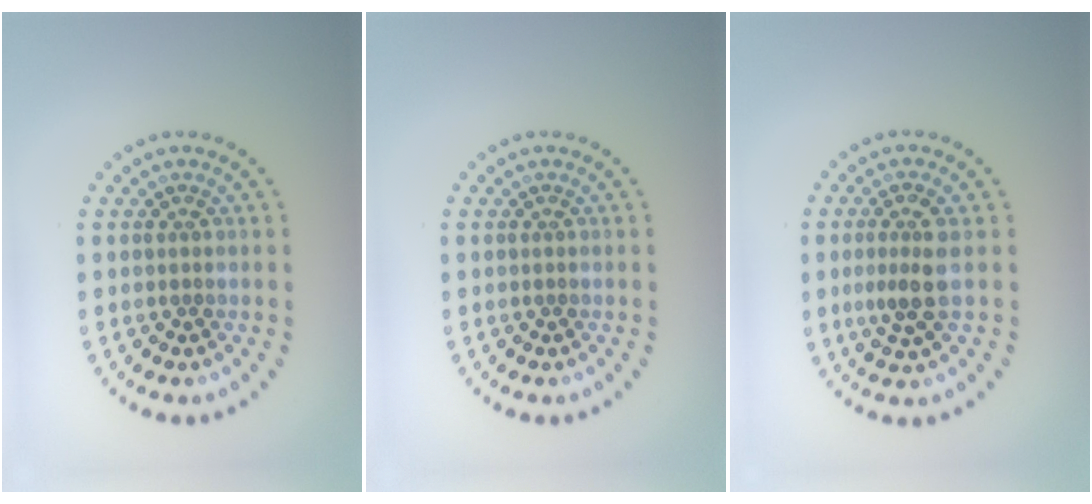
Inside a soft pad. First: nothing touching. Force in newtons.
{"total": 0.0}
{"total": 2.9, "press": 2.6, "slide": 1.3}